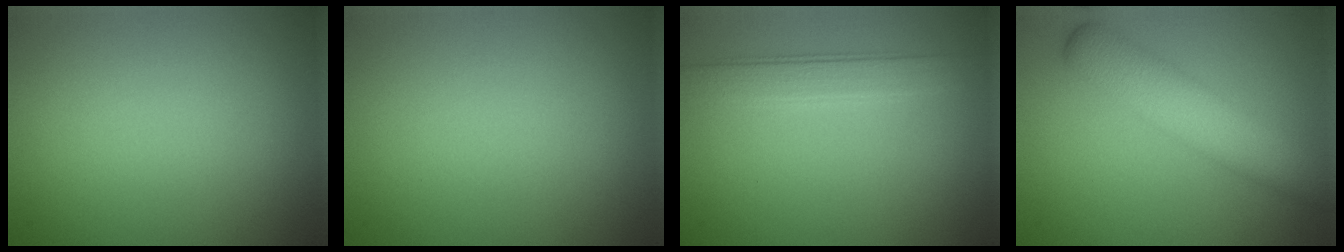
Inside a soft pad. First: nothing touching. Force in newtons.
{"total": 0.0}
{"total": 3.0, "press": 3.0, "slide": 0.3}
{"total": 5.1, "press": 5.1, "slide": 0.0}